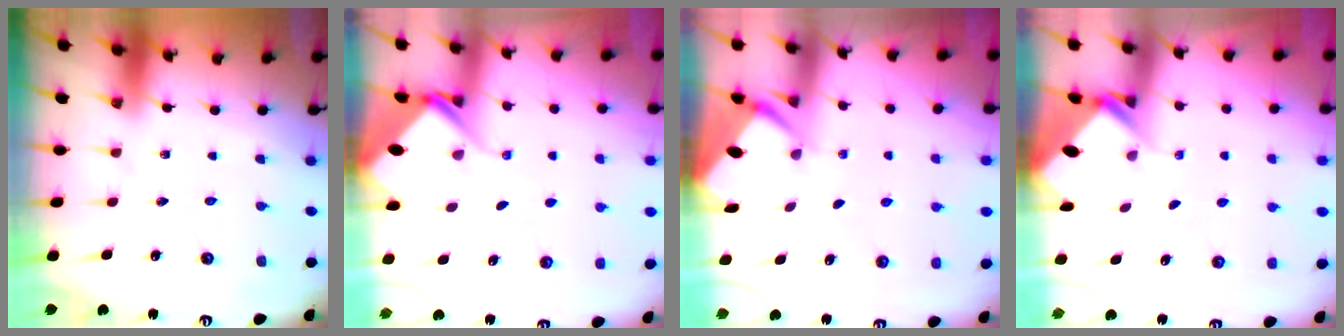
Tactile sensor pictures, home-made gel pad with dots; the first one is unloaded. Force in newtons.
{"total": 6.5, "press": 6.5, "slide": 0.6}
{"total": 2.7, "press": 2.6, "slide": 0.4}
{"total": 3.0, "press": 2.9, "slide": 0.4}